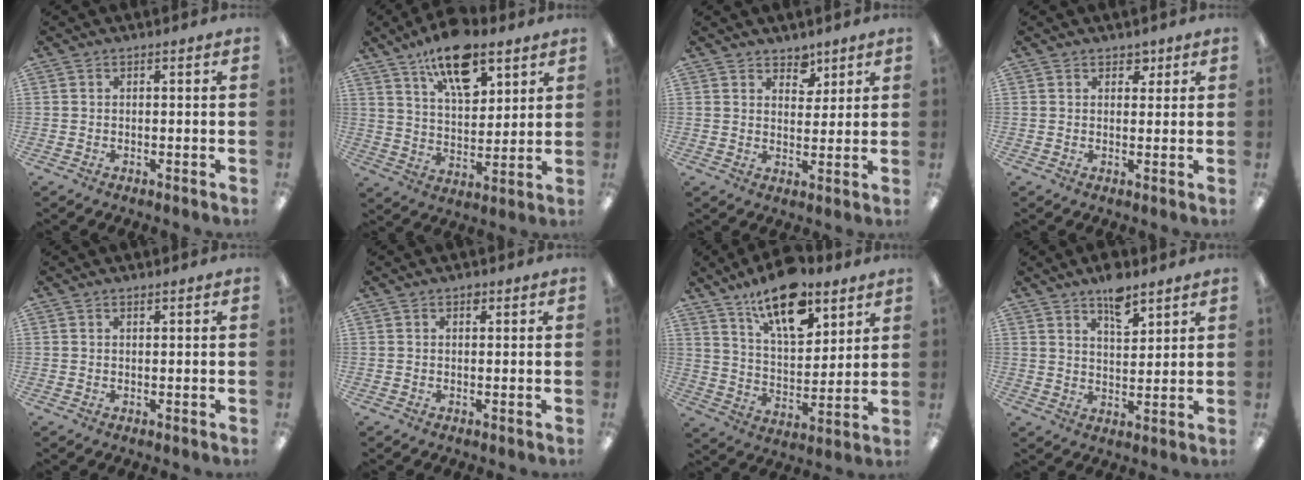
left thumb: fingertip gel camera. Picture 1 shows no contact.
{"total": 15.4, "force": [10.1, 7.1, 9.2], "torque": [-0.145, -0.045, 0.175]}
{"total": 5.0, "force": [4.0, 2.8, 1.0], "torque": [0.000, -0.024, 0.069]}
{"total": 2.6, "force": [1.7, 1.7, 1.0], "torque": [-0.005, -0.004, 0.028]}
{"total": 0.7, "force": [0.7, 0.1, 0.2], "torque": [-0.005, 0.001, 0.012]}
{"total": 1.2, "force": [0.7, 0.7, 0.7], "torque": [-0.006, -0.002, 0.012]}
{"total": 16.9, "force": [11.5, 7.4, 9.9], "torque": [-0.153, -0.059, 0.196]}
{"total": 7.7, "force": [5.7, 3.2, 4.1], "torque": [-0.055, -0.031, 0.096]}